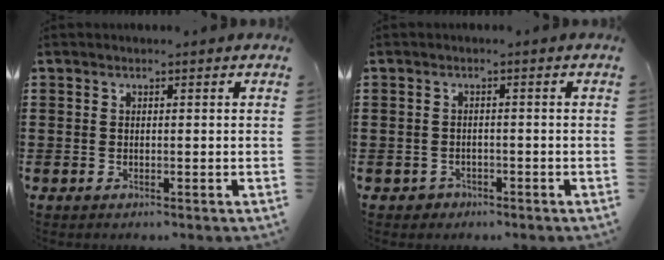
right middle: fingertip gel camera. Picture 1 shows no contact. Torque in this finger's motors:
{"motor_torque": [0.57, 0.02, -0.08, 0.01]}